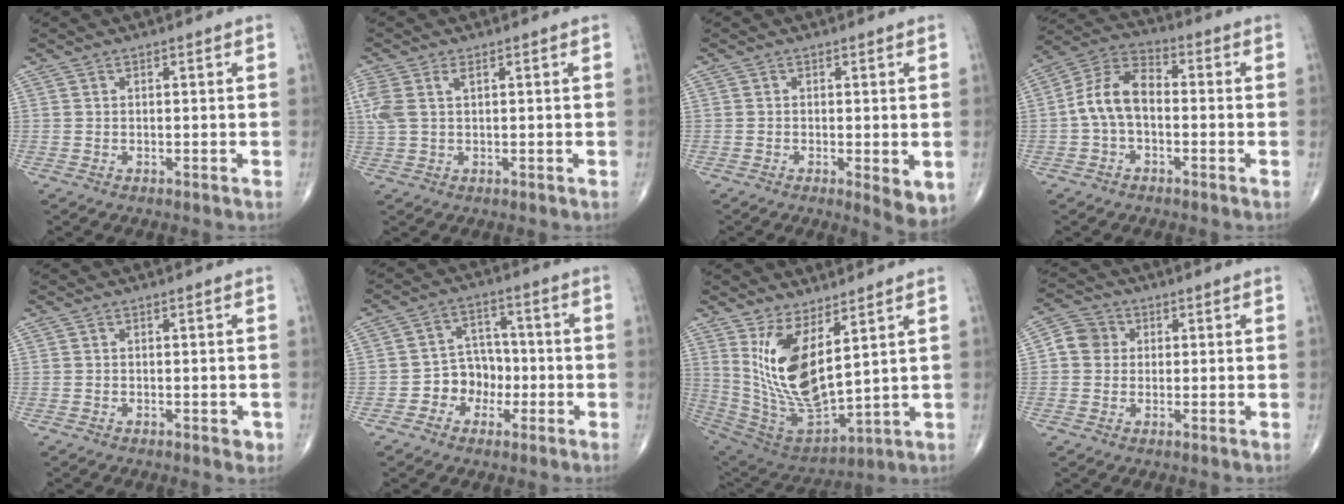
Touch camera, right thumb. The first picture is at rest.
{"total": 5.6, "force": [1.8, 2.8, 4.5], "torque": [-0.135, 0.018, 0.042]}
{"total": 4.8, "force": [-1.0, 1.5, 4.5], "torque": [-0.065, -0.014, -0.016]}
{"total": 9.6, "force": [-1.0, 5.9, 7.5], "torque": [-0.138, 0.035, -0.033]}
{"total": 1.5, "force": [-0.6, 0.7, 1.2], "torque": [-0.011, 0.000, -0.009]}
{"total": 7.3, "force": [-2.3, 6.2, 3.2], "torque": [-0.012, 0.035, -0.047]}
{"total": 15.7, "force": [5.7, 6.3, 13.2], "torque": [-0.246, -0.050, 0.136]}
{"total": 5.2, "force": [0.6, 4.8, 1.8], "torque": [-0.017, 0.009, 0.000]}